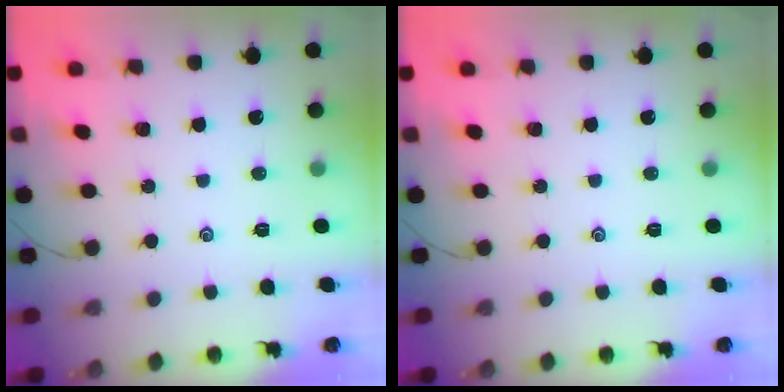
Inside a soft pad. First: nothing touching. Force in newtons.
{"total": 0.0}